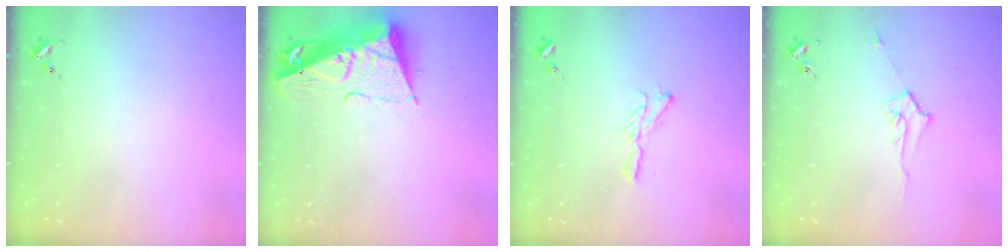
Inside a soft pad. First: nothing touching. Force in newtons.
{"total": 12.5, "press": 12.4, "slide": 1.3}
{"total": 6.3, "press": 6.3, "slide": 0.3}
{"total": 5.1, "press": 5.0, "slide": 0.6}